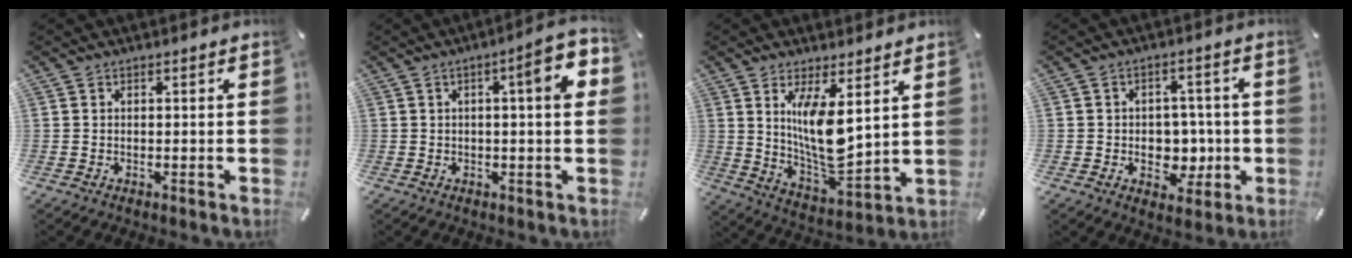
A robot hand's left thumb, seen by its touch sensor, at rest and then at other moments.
{"total": 9.0, "force": [2.3, 1.5, 8.6], "torque": [-0.118, -0.015, 0.030]}
{"total": 12.7, "force": [4.7, 4.2, 11.0], "torque": [-0.222, -0.043, 0.079]}
{"total": 7.1, "force": [-0.9, 5.9, 3.9], "torque": [-0.045, 0.006, -0.015]}